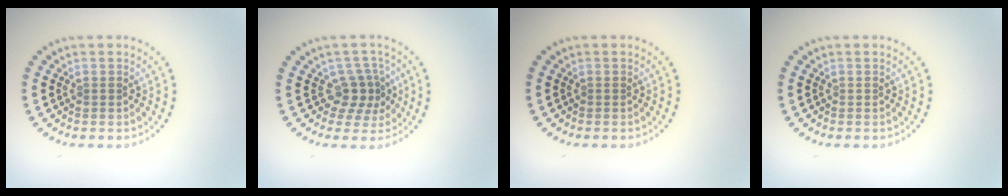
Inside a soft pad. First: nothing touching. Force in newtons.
{"total": 2.7, "press": 2.1, "slide": 1.7}
{"total": 0.0}
{"total": 0.0}